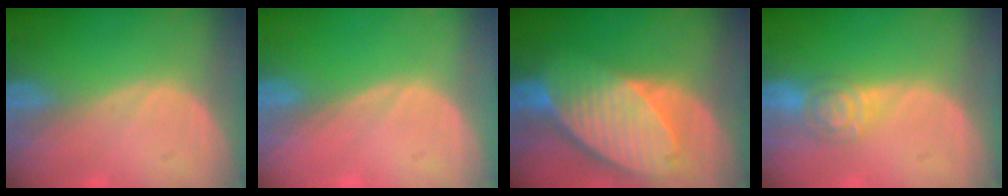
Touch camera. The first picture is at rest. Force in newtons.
{"total": 0.0}
{"total": 10.2, "press": 8.9, "slide": 5.0}
{"total": 4.6, "press": 4.5, "slide": 0.8}